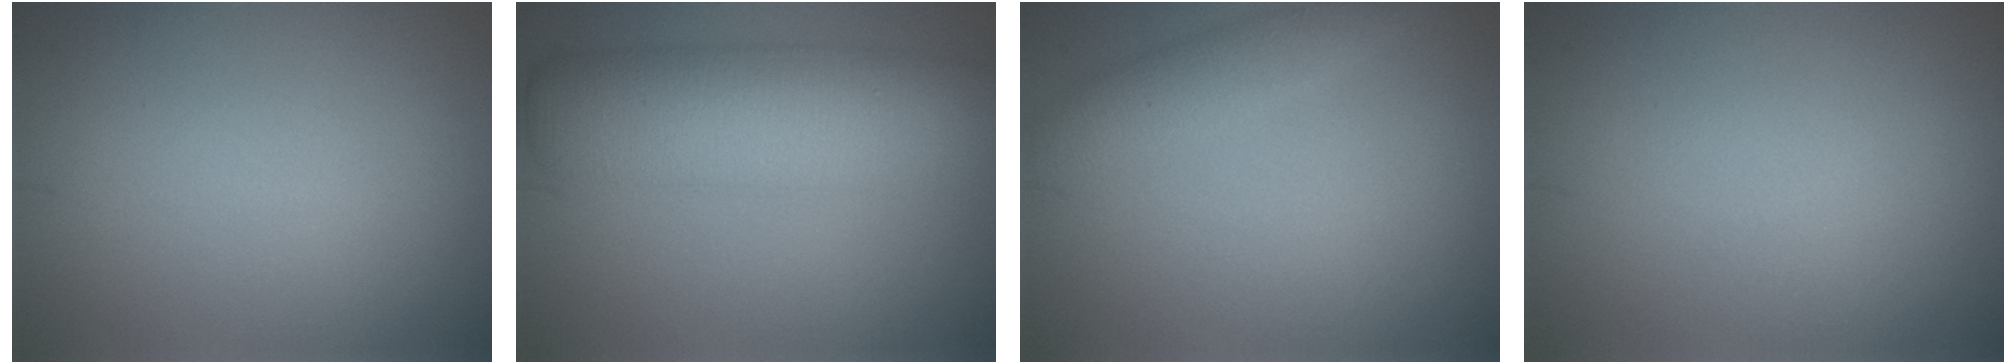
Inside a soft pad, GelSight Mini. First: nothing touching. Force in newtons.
{"total": 8.7, "press": 8.7, "slide": 0.2}
{"total": 2.3, "press": 2.3, "slide": 0.0}
{"total": 0.0}